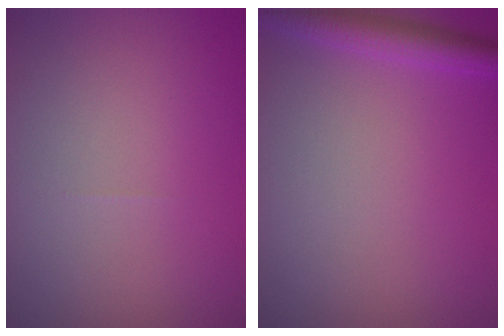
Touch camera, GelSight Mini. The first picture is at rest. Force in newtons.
{"total": 3.0, "press": 3.0, "slide": 0.2}